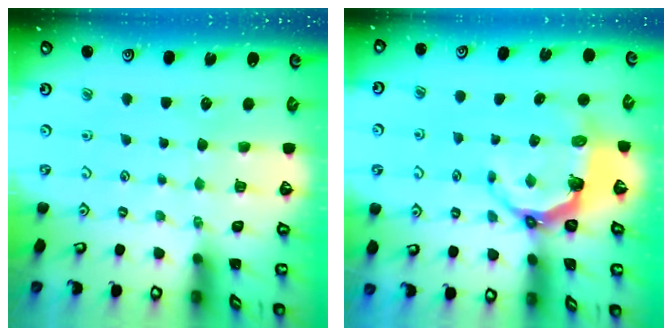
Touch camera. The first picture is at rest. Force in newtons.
{"total": 6.5, "press": 5.0, "slide": 4.1}